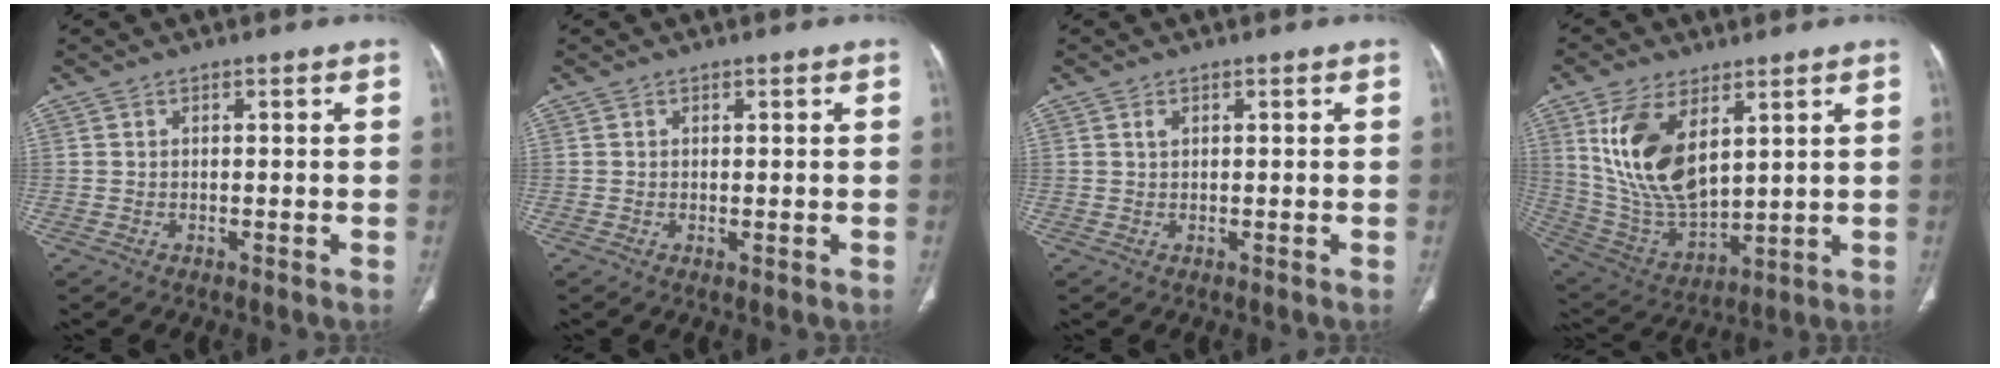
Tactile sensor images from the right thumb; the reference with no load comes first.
{"total": 0.5, "force": [0.0, 0.3, 0.4], "torque": [-0.014, -0.004, 0.003]}
{"total": 0.8, "force": [0.4, 0.5, 0.6], "torque": [-0.013, 0.003, 0.010]}
{"total": 16.9, "force": [6.2, 8.7, 13.1], "torque": [-0.244, -0.028, 0.138]}